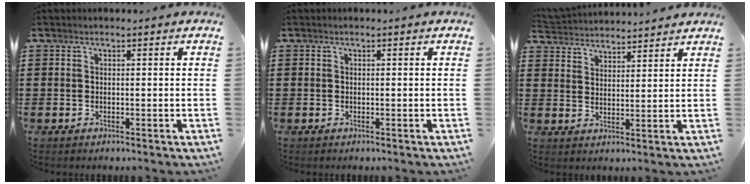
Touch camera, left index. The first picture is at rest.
{"total": 0.0}
{"total": 3.7, "force": [3.7, 0.1, -0.3], "torque": [-0.011, -0.018, 0.067]}